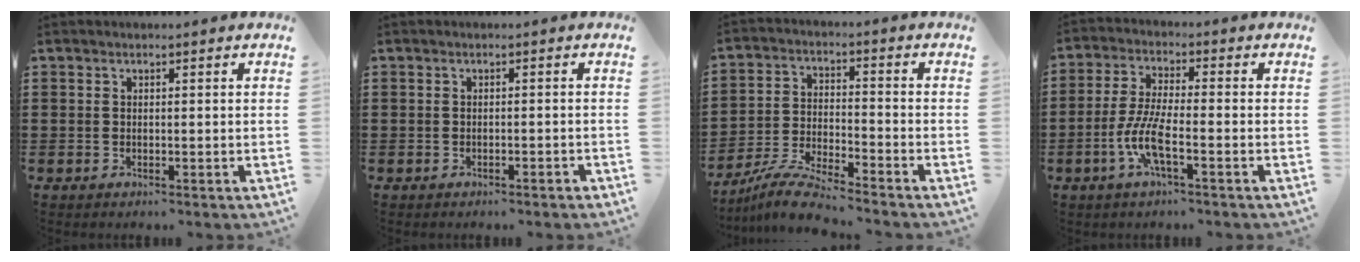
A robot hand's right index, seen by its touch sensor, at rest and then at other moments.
{"total": 0.9, "force": [-0.8, 0.0, 0.4], "torque": [-0.009, -0.002, -0.015]}
{"total": 7.3, "force": [-6.9, 0.0, 2.3], "torque": [-0.057, -0.001, -0.136]}
{"total": 6.9, "force": [-2.8, 1.5, 6.1], "torque": [-0.144, -0.014, -0.060]}